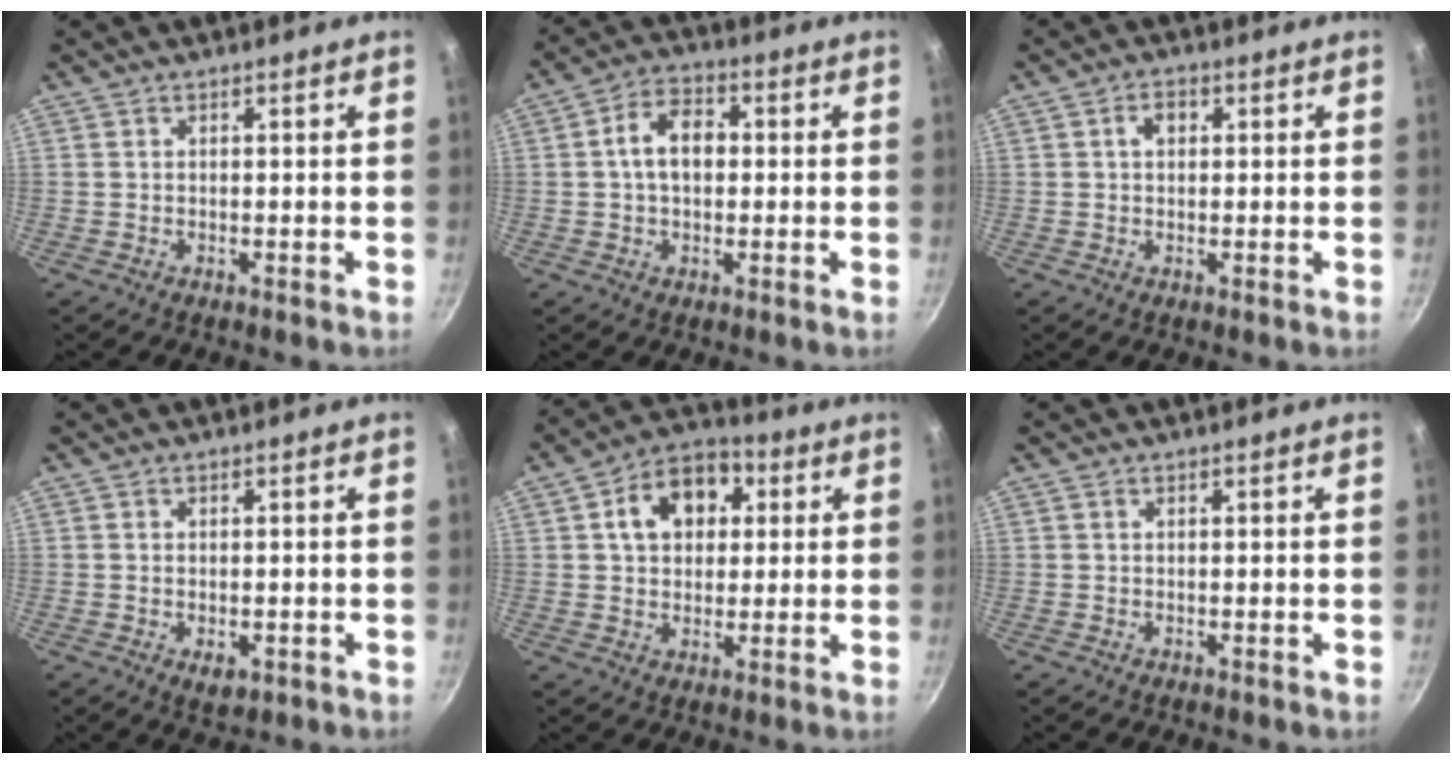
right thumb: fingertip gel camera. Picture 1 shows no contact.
{"total": 8.1, "force": [0.5, 5.5, 5.9], "torque": [-0.078, 0.022, -0.001]}
{"total": 2.9, "force": [0.7, 2.1, 1.9], "torque": [-0.017, 0.007, 0.009]}
{"total": 3.0, "force": [-0.9, 1.8, 2.2], "torque": [-0.033, -0.007, -0.011]}
{"total": 12.0, "force": [3.2, 8.9, 7.4], "torque": [-0.082, 0.016, 0.036]}
{"total": 0.0}